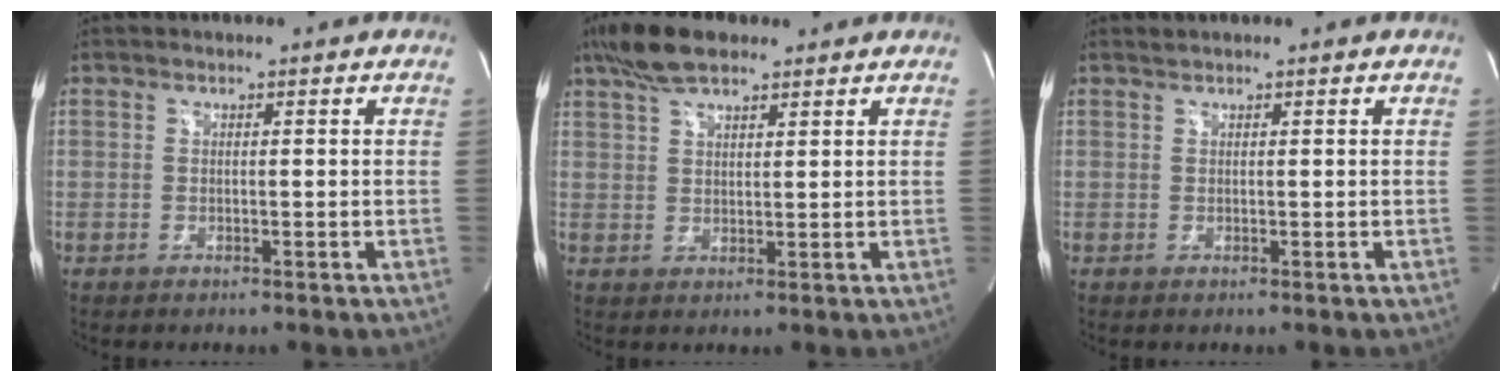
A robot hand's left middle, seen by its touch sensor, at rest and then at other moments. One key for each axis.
{"total": 8.8, "fx": 6.5, "fy": 2.9, "fz": 5.1, "tx": -0.104, "ty": 0.020, "tz": 0.119}
{"total": 0.5, "fx": 0.5, "fy": -0.1, "fz": 0.0, "tx": -0.008, "ty": 0.003, "tz": 0.013}